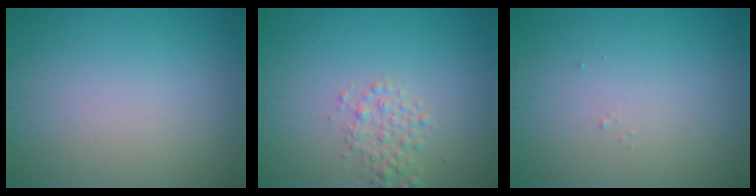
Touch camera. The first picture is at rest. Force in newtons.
{"total": 1.8, "press": 1.8, "slide": 0.1}
{"total": 0.0}